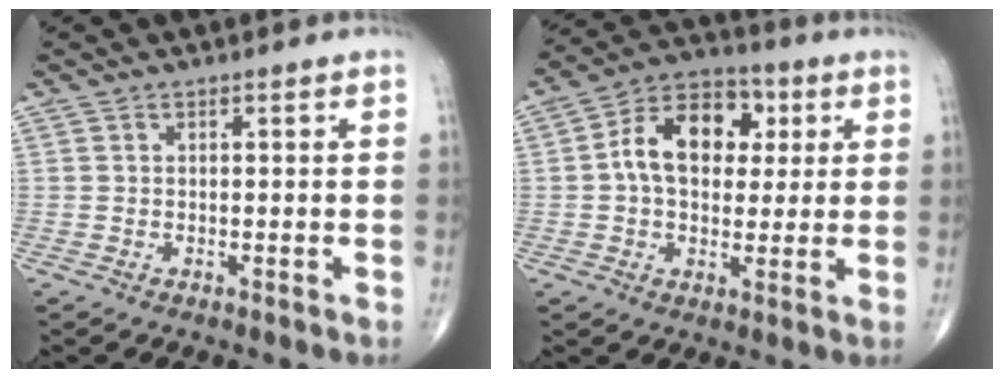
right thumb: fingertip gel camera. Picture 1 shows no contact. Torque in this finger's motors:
{"motor_torque": [0.77, 0.70, 1.07, 0.05, 0.08]}